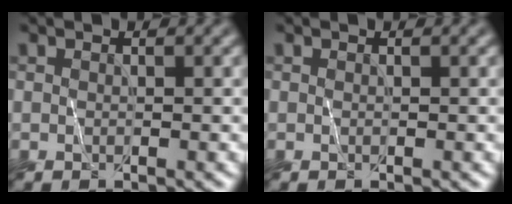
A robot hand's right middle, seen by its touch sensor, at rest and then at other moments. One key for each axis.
{"total": 0.0}